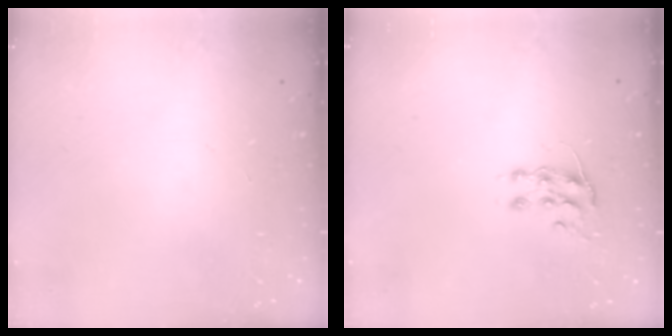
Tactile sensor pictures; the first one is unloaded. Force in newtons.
{"total": 6.4, "press": 6.4, "slide": 0.5}